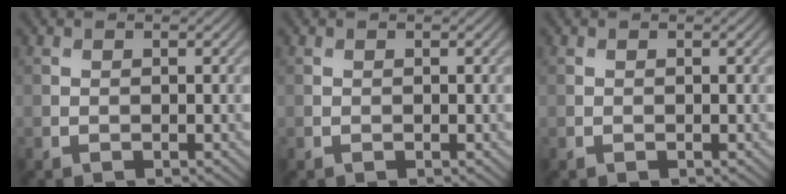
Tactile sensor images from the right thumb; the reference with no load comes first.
{"total": 0.0}
{"total": 0.0}